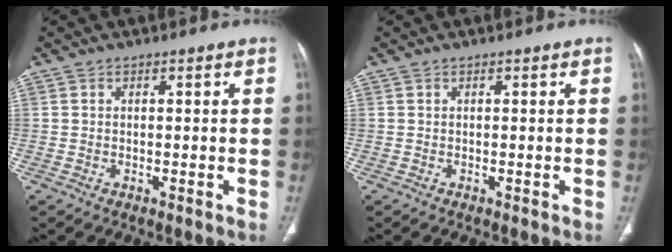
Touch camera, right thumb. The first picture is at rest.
{"total": 0.0}